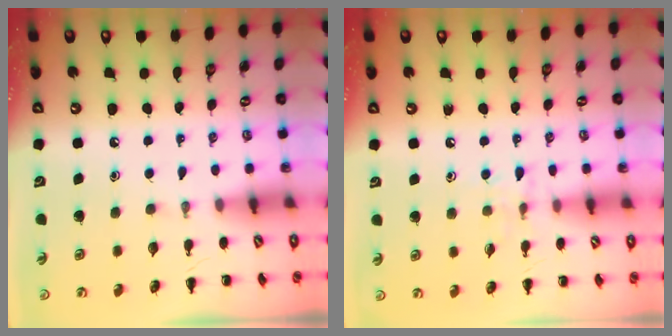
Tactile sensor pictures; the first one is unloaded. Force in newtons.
{"total": 5.2, "press": 5.0, "slide": 1.2}